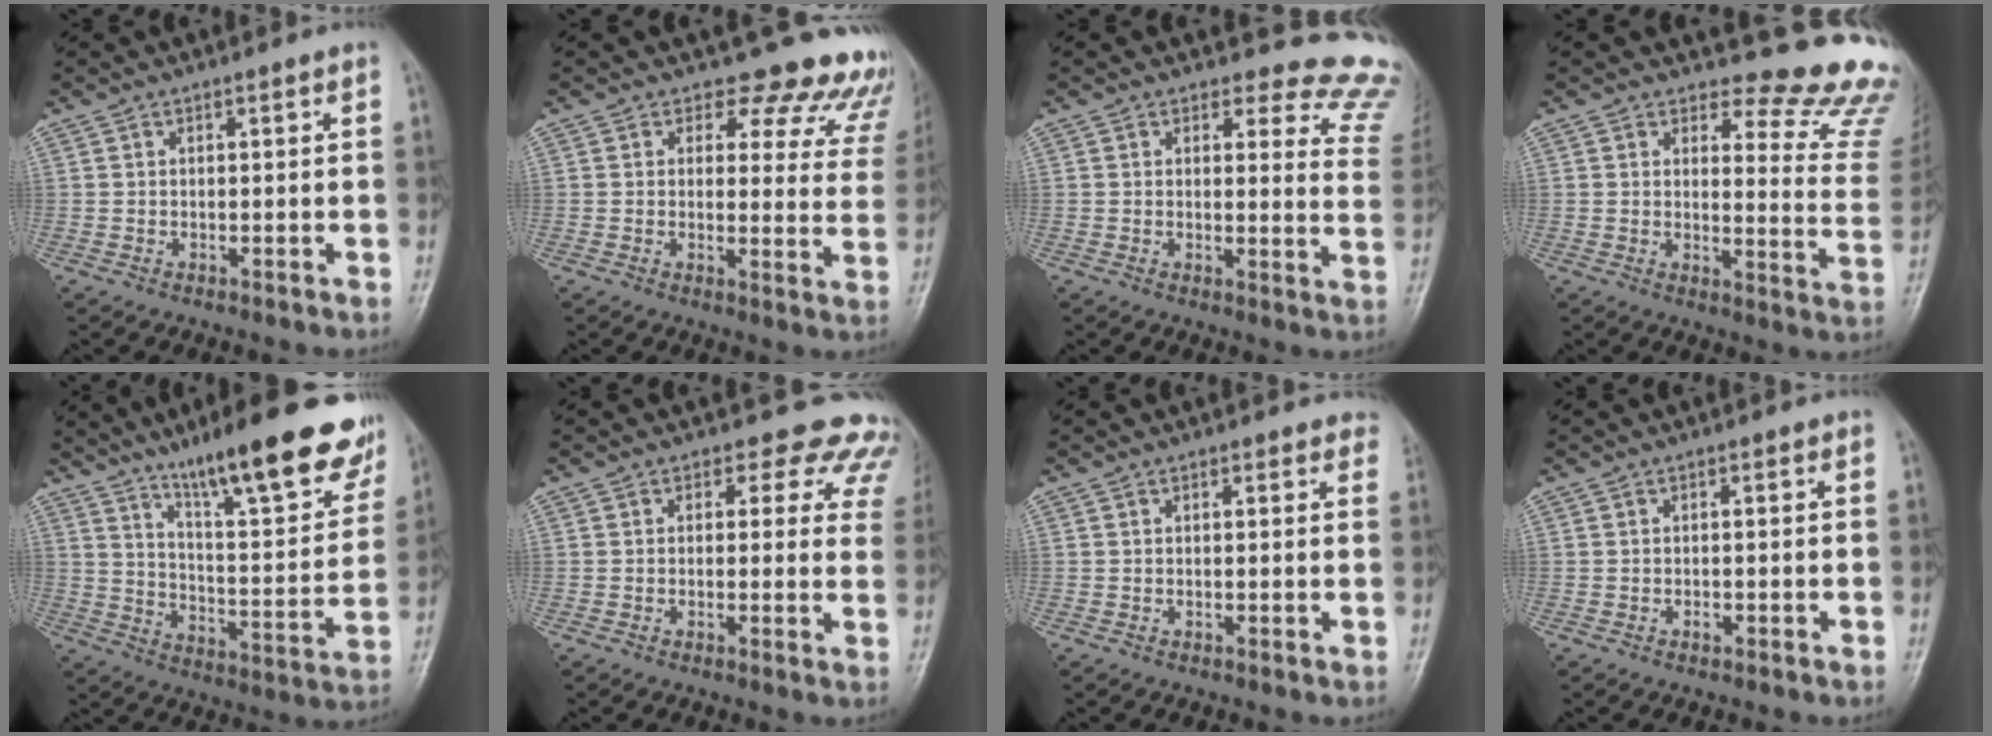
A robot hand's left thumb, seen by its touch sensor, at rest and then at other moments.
{"total": 14.7, "force": [13.2, 6.0, 1.9], "torque": [0.039, -0.100, 0.113]}
{"total": 14.0, "force": [13.3, 4.1, 1.0], "torque": [0.050, -0.131, 0.101]}
{"total": 15.1, "force": [14.6, 3.2, 1.8], "torque": [0.027, -0.176, 0.138]}
{"total": 22.4, "force": [15.5, 4.7, 15.4], "torque": [-0.191, -0.066, 0.238]}
{"total": 9.6, "force": [8.2, 4.9, 1.5], "torque": [0.044, -0.034, 0.057]}
{"total": 2.5, "force": [2.1, 1.1, 0.6], "torque": [0.018, -0.006, 0.008]}
{"total": 0.7, "force": [-0.3, 0.5, 0.4], "torque": [-0.005, 0.001, -0.006]}